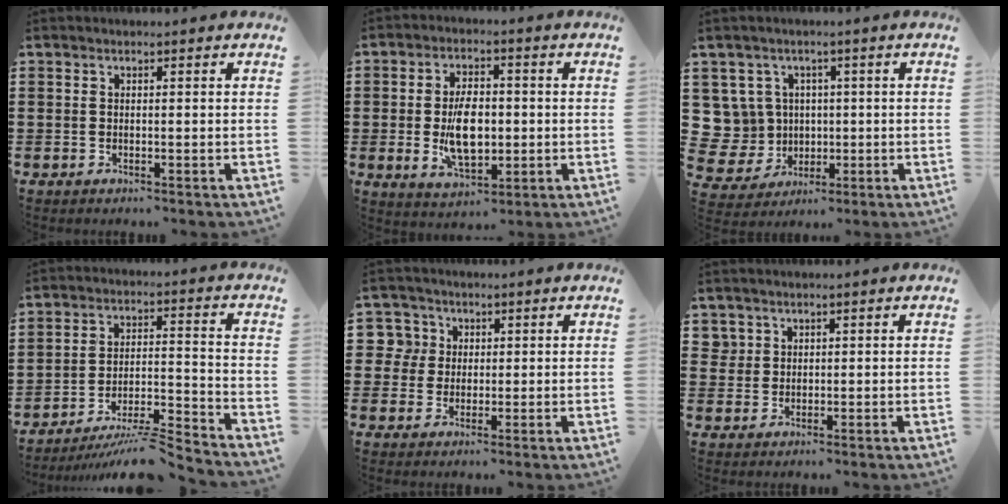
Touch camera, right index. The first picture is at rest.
{"total": 8.2, "force": [-0.8, 4.5, 6.8], "torque": [-0.126, -0.003, -0.018]}
{"total": 7.7, "force": [1.4, 7.4, 1.6], "torque": [-0.098, -0.002, 0.028]}
{"total": 7.0, "force": [-6.5, 0.0, 2.7], "torque": [-0.044, 0.000, -0.125]}
{"total": 4.6, "force": [1.2, 4.5, 0.4], "torque": [-0.023, 0.012, 0.019]}
{"total": 2.2, "force": [1.3, 1.7, 0.0], "torque": [-0.010, 0.007, 0.026]}